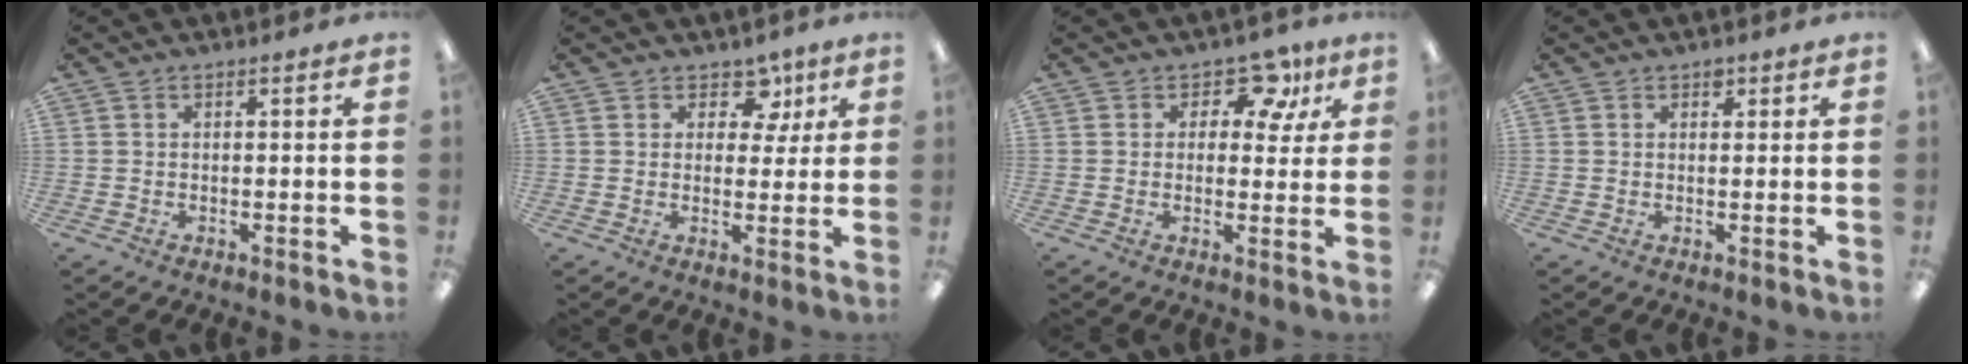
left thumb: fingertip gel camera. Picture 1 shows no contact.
{"total": 6.9, "force": [3.4, 5.3, 3.0], "torque": [-0.027, -0.008, 0.057]}
{"total": 8.8, "force": [4.6, 5.5, 5.0], "torque": [-0.066, -0.016, 0.080]}
{"total": 1.6, "force": [1.1, 1.0, 0.4], "torque": [-0.001, -0.002, 0.018]}